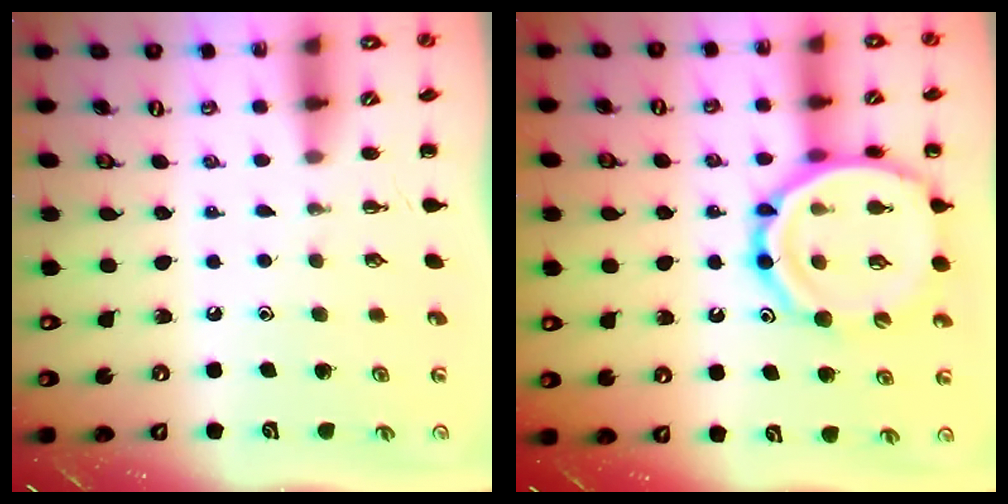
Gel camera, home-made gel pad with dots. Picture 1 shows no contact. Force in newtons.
{"total": 20.0, "press": 19.7, "slide": 3.4}